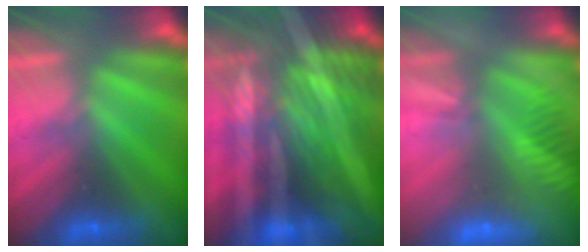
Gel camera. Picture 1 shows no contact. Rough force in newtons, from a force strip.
{"total": 8.7}
{"total": 12.7}